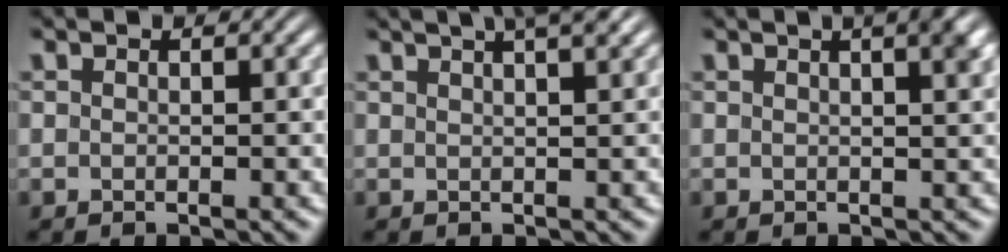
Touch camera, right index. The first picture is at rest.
{"total": 7.1, "force": [4.4, 2.6, 5.0], "torque": [-0.054, 0.026, 0.057]}
{"total": 4.0, "force": [1.9, 1.0, 3.4], "torque": [-0.026, 0.012, 0.024]}